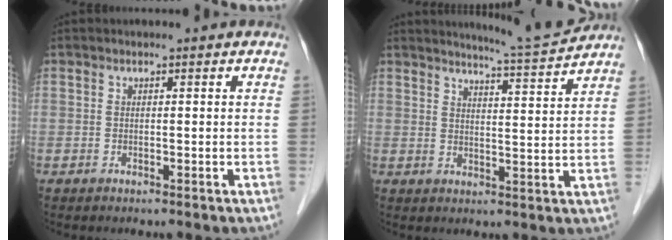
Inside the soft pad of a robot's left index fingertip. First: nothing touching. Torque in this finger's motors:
{"motor_torque": [0.66, -0.74, 0.03, 0.01]}